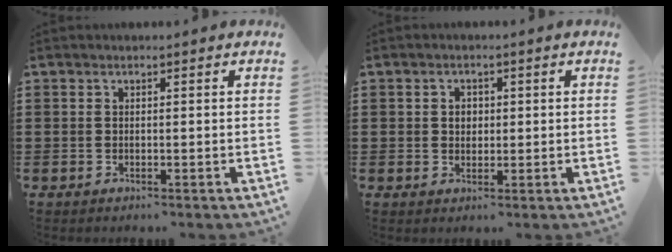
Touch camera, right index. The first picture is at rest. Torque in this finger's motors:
{"motor_torque": [0.03, -0.02, 0.03, 0.02]}